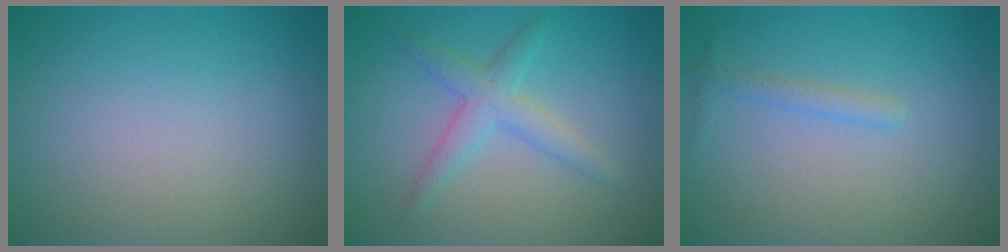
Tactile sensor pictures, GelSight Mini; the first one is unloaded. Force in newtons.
{"total": 2.8, "press": 2.8, "slide": 0.1}
{"total": 1.2, "press": 1.2, "slide": 0.0}